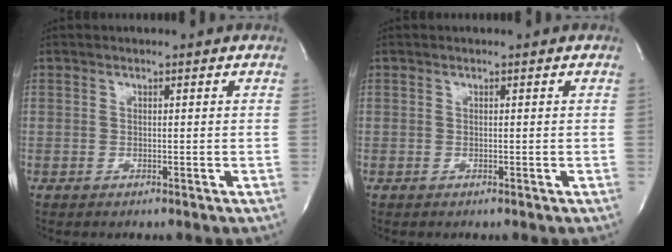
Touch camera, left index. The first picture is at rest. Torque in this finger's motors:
{"motor_torque": [-0.02, 0.02, 0.00, 0.00]}